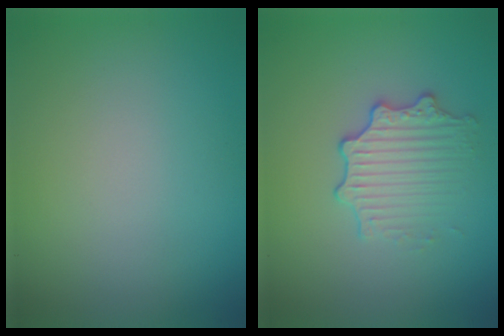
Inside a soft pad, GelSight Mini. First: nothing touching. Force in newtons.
{"total": 3.0, "press": 2.7, "slide": 1.1}